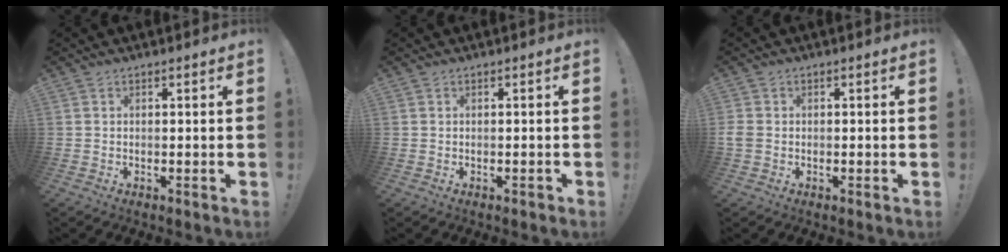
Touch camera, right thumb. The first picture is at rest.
{"total": 0.7, "force": [-0.5, 0.3, 0.4], "torque": [-0.012, 0.005, -0.008]}
{"total": 2.1, "force": [-0.2, 2.0, 0.8], "torque": [-0.028, 0.007, -0.001]}